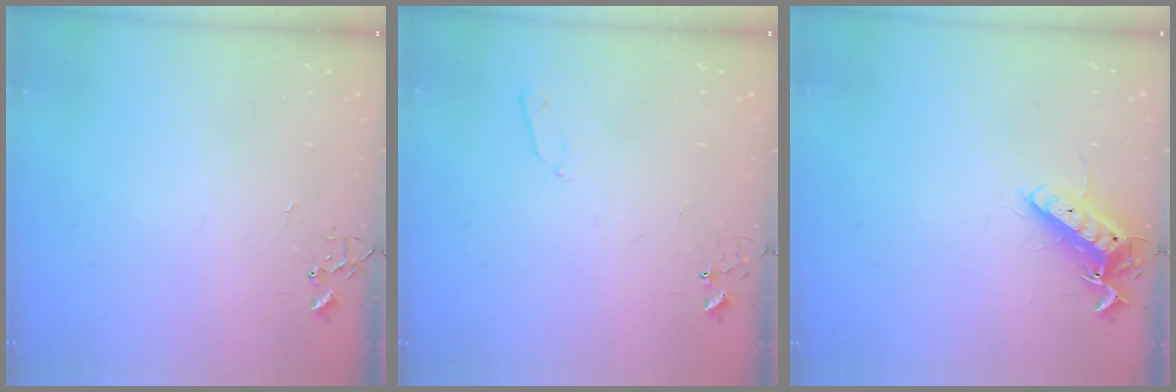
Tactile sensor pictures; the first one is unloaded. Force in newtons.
{"total": 3.4, "press": 3.4, "slide": 0.5}
{"total": 12.2, "press": 12.1, "slide": 1.4}